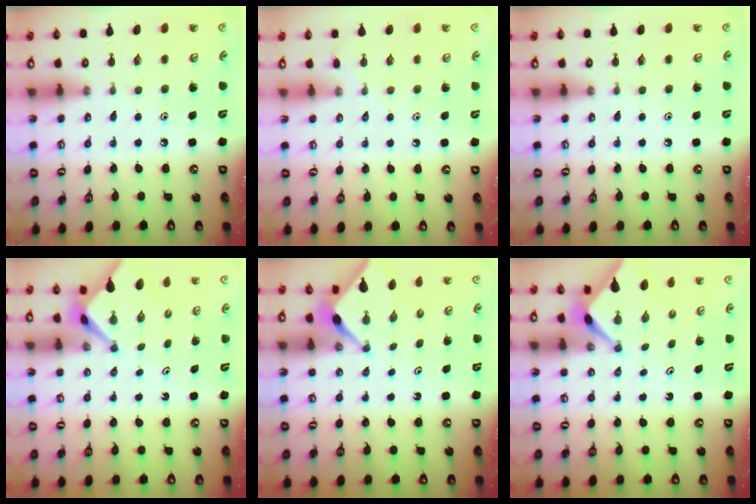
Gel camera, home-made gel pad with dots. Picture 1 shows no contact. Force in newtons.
{"total": 2.9, "press": 2.9, "slide": 0.6}
{"total": 0.0}
{"total": 2.2, "press": 2.2, "slide": 0.1}
{"total": 3.1, "press": 3.1, "slide": 0.4}
{"total": 2.6, "press": 2.6, "slide": 0.4}